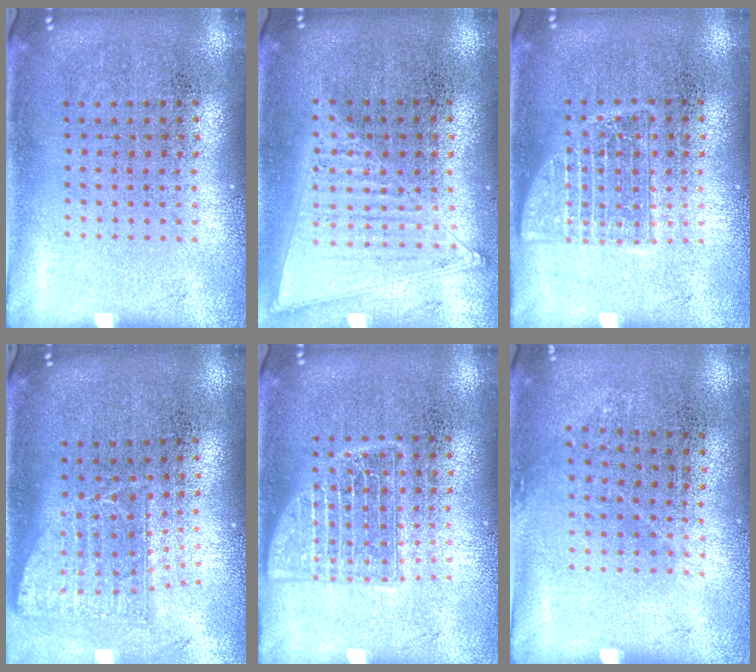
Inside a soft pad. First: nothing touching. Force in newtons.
{"total": 1.1, "press": 1.1, "slide": 0.1}
{"total": 1.1, "press": 1.1, "slide": 0.3}
{"total": 1.7, "press": 1.3, "slide": 1.1}
{"total": 2.6, "press": 2.5, "slide": 0.4}
{"total": 0.7, "press": 0.5, "slide": 0.4}